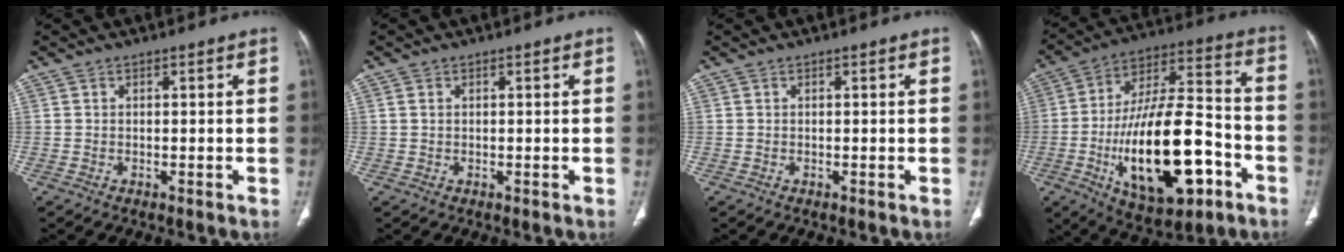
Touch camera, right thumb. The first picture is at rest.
{"total": 1.0, "force": [0.3, 0.6, 0.7], "torque": [-0.017, 0.001, 0.010]}
{"total": 0.0}
{"total": 26.3, "force": [-8.3, 11.5, 22.2], "torque": [-0.389, 0.034, -0.122]}